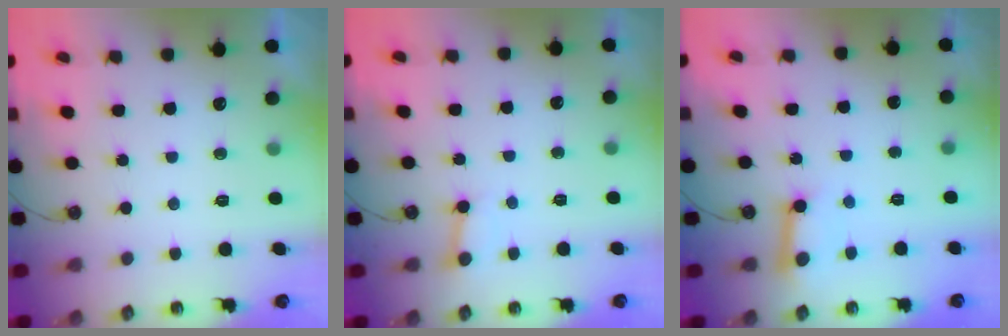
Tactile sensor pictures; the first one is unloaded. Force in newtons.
{"total": 2.5, "press": 2.5, "slide": 0.1}
{"total": 8.7, "press": 8.7, "slide": 0.5}